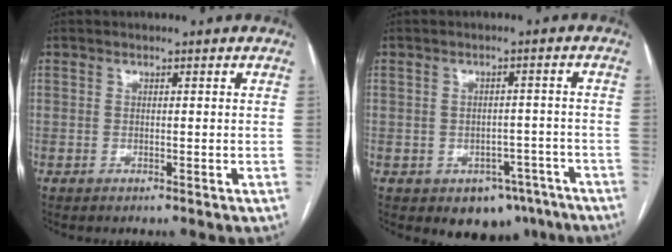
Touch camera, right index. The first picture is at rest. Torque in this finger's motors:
{"motor_torque": [0.29, -0.27, -0.05, -0.03]}